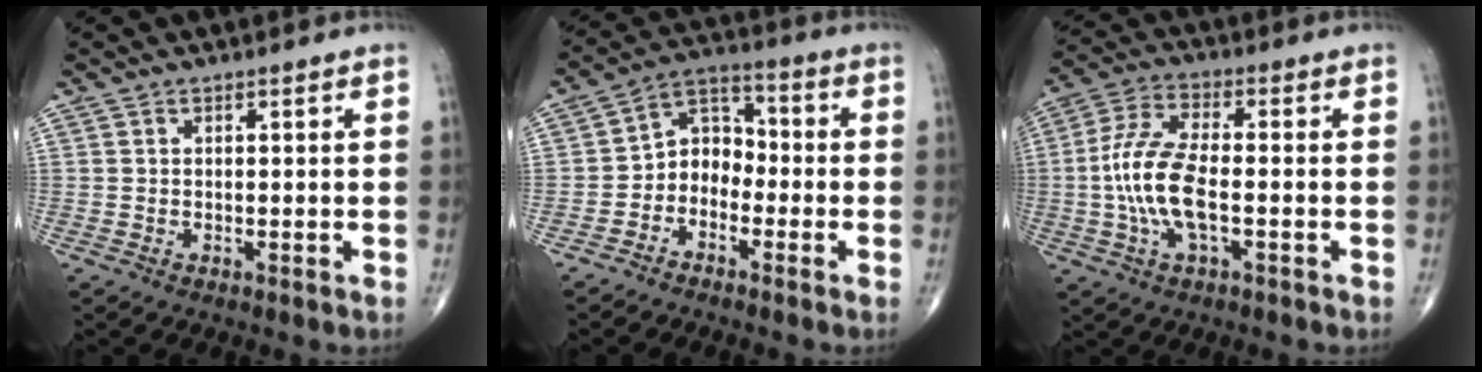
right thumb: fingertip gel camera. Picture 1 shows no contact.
{"total": 7.4, "force": [-2.6, 5.7, 3.8], "torque": [-0.036, 0.046, -0.065]}
{"total": 11.8, "force": [-1.9, 4.7, 10.7], "torque": [-0.230, 0.020, -0.039]}